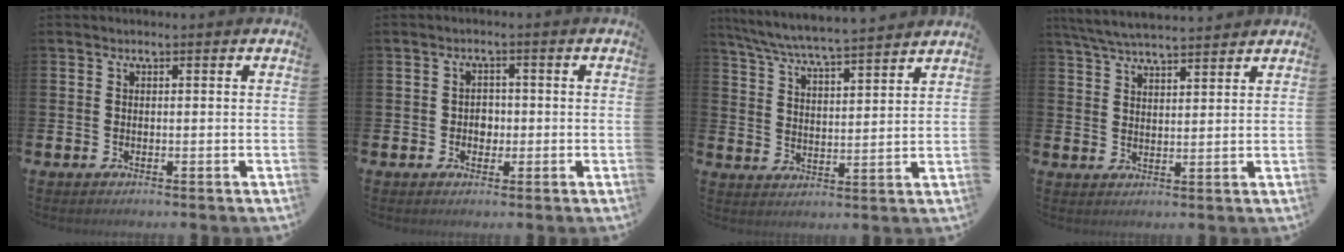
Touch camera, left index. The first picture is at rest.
{"total": 2.6, "force": [-0.5, 2.4, 0.8], "torque": [-0.012, 0.003, -0.018]}
{"total": 6.5, "force": [6.2, -0.3, 1.7], "torque": [-0.064, -0.041, 0.109]}
{"total": 5.3, "force": [5.2, 0.4, 1.2], "torque": [-0.040, -0.020, 0.094]}